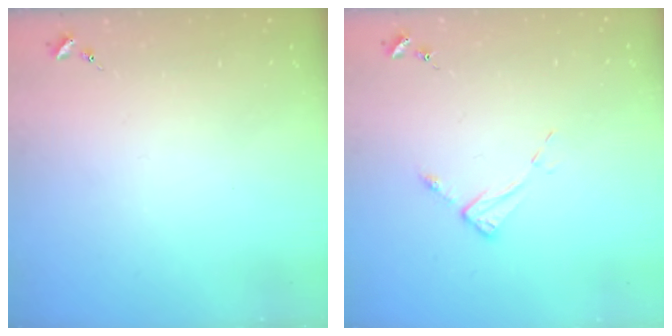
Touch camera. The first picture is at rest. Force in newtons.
{"total": 5.3, "press": 5.2, "slide": 0.1}